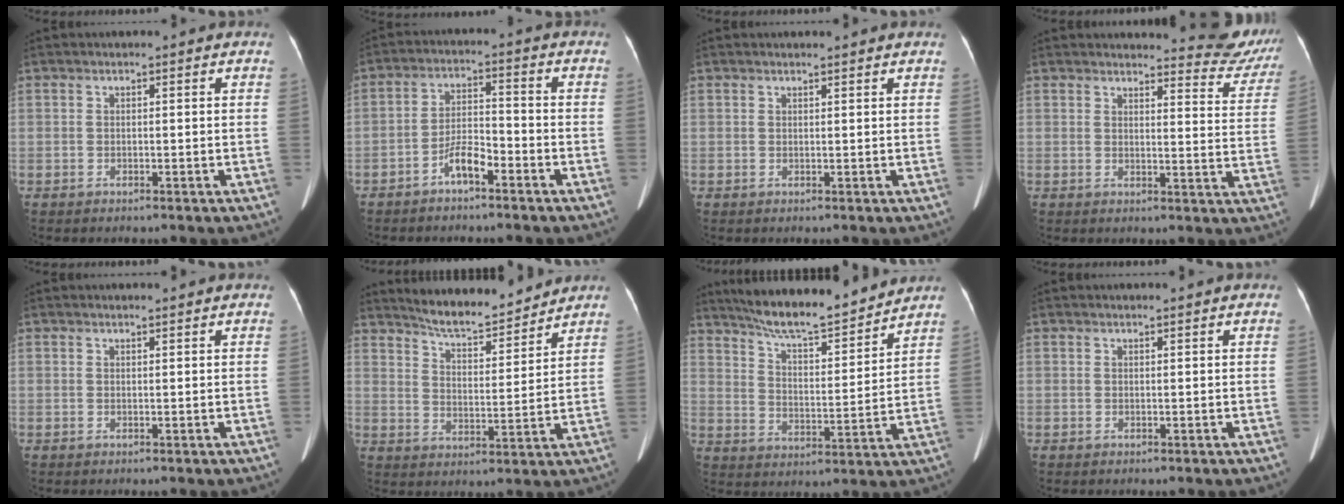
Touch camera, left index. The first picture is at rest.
{"total": 4.9, "force": [-3.2, 1.3, 3.4], "torque": [-0.072, 0.012, -0.059]}
{"total": 1.6, "force": [1.5, 0.1, 0.3], "torque": [-0.013, 0.009, 0.018]}
{"total": 10.0, "force": [9.9, 1.2, 0.7], "torque": [0.014, -0.063, 0.090]}
{"total": 1.9, "force": [1.9, 0.2, 0.4], "torque": [-0.013, 0.009, 0.021]}
{"total": 10.7, "force": [10.3, 1.1, 2.7], "torque": [-0.049, 0.000, 0.164]}
{"total": 15.4, "force": [14.1, 1.1, 6.1], "torque": [-0.105, -0.001, 0.224]}
{"total": 1.3, "force": [1.3, 0.1, 0.3], "torque": [-0.013, 0.009, 0.016]}